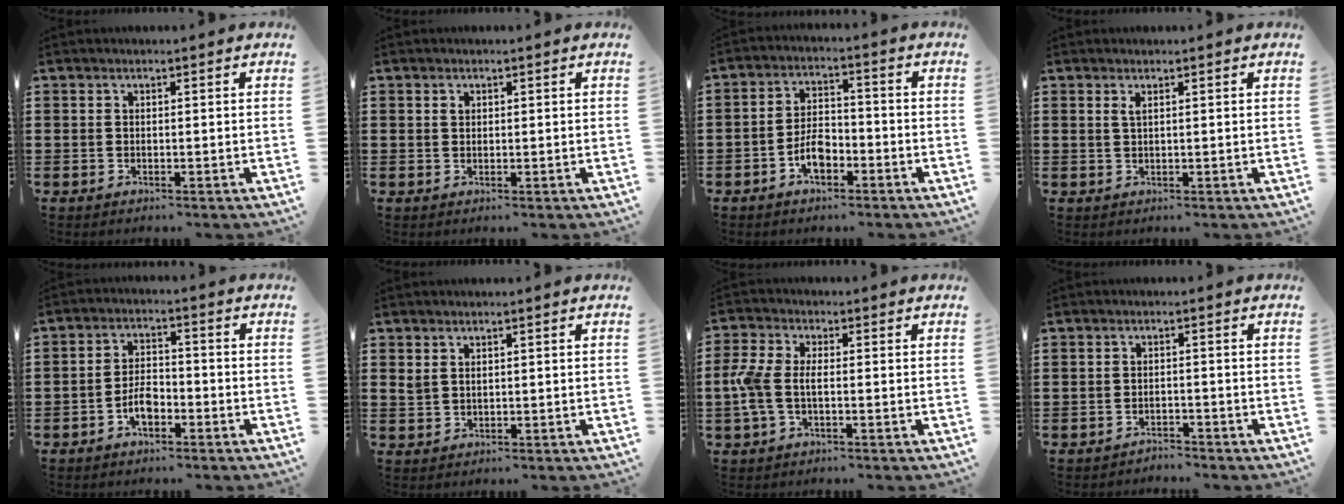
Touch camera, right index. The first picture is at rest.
{"total": 0.8, "force": [0.3, 0.6, 0.4], "torque": [-0.009, 0.002, 0.006]}
{"total": 4.9, "force": [-2.5, 2.4, 3.5], "torque": [-0.080, -0.002, -0.050]}
{"total": 1.0, "force": [0.5, 0.2, 0.8], "torque": [-0.017, 0.002, 0.008]}
{"total": 4.1, "force": [-2.1, 2.0, 2.9], "torque": [-0.065, -0.002, -0.043]}
{"total": 1.5, "force": [1.0, 0.9, 0.7], "torque": [-0.016, 0.004, 0.018]}
{"total": 4.7, "force": [-0.8, 2.3, 4.0], "torque": [-0.107, -0.008, -0.026]}
{"total": 1.9, "force": [-1.9, 0.0, -0.3], "torque": [-0.001, 0.001, -0.043]}